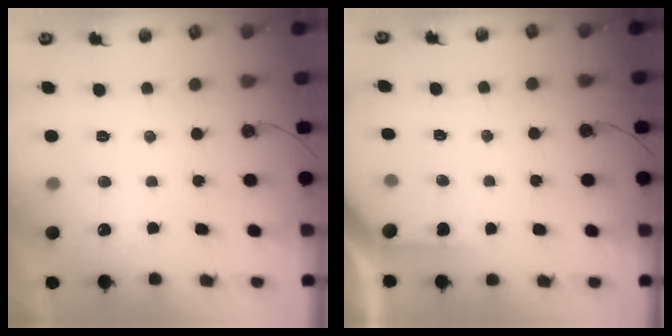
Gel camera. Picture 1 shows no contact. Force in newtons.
{"total": 2.9, "press": 2.9, "slide": 0.2}